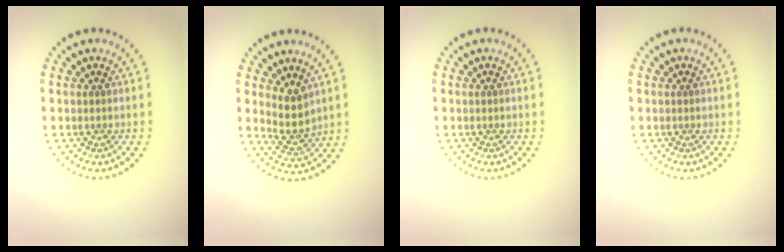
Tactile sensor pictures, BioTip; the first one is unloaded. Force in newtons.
{"total": 2.7, "press": 2.3, "slide": 1.6}
{"total": 0.0}
{"total": 0.0}